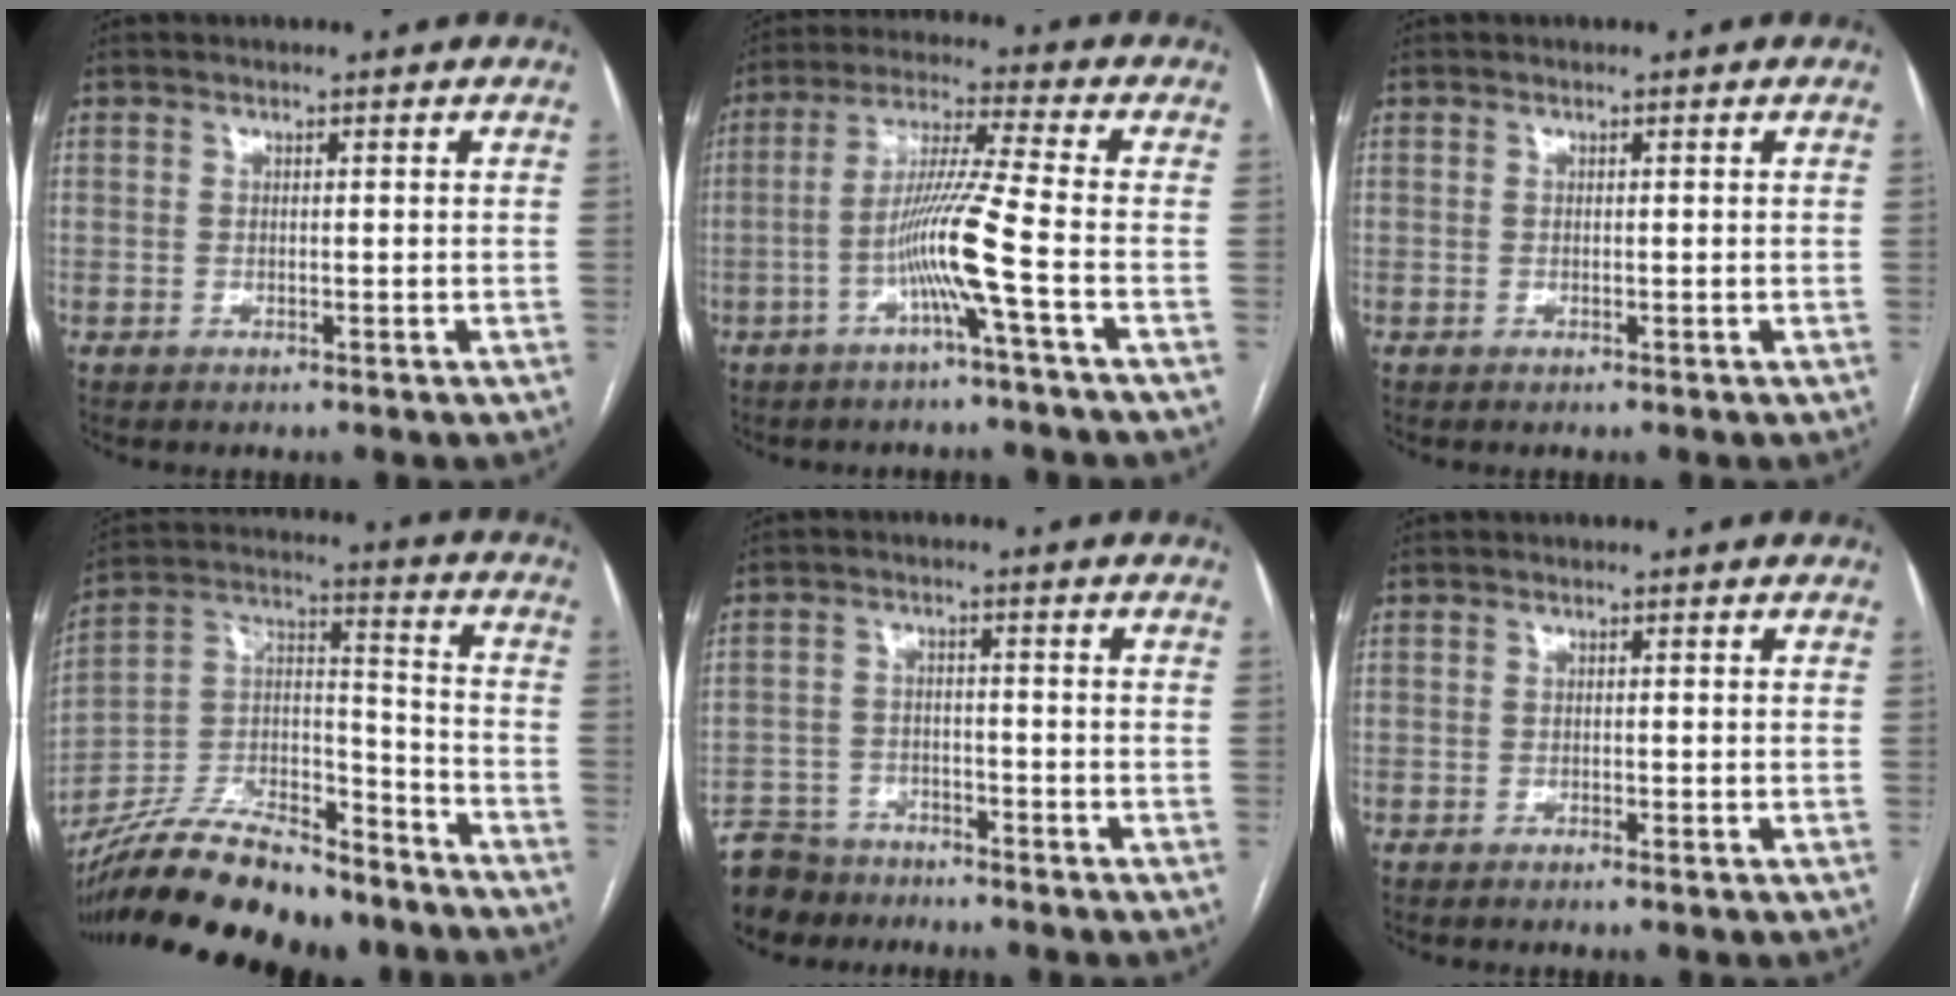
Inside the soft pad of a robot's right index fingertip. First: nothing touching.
{"total": 9.0, "force": [-3.3, -2.0, 8.2], "torque": [-0.162, 0.005, -0.065]}
{"total": 0.0}
{"total": 22.8, "force": [-19.4, 6.2, 10.2], "torque": [-0.185, 0.014, -0.325]}
{"total": 7.4, "force": [-6.4, 3.7, 0.5], "torque": [-0.012, -0.001, -0.113]}
{"total": 0.6, "force": [-0.4, 0.0, 0.3], "torque": [-0.010, -0.001, -0.007]}